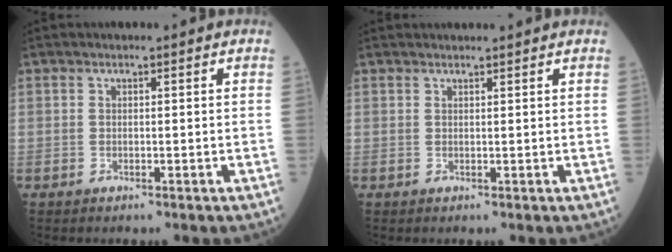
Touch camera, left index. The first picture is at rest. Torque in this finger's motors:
{"motor_torque": [1.01, -1.13, 0.30, 0.07]}